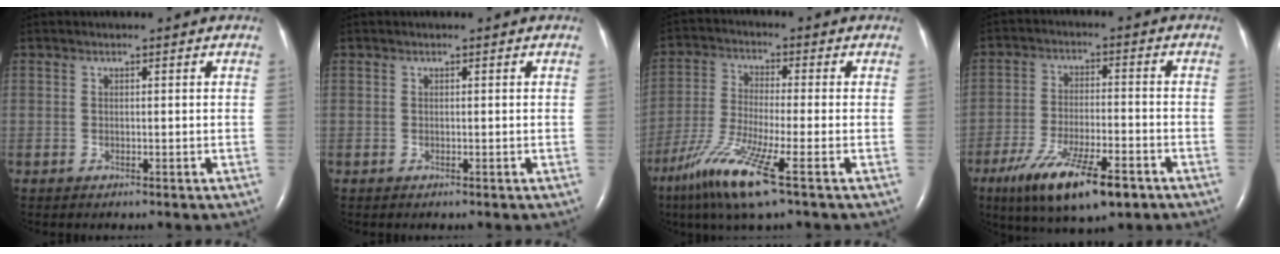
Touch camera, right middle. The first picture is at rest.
{"total": 0.0}
{"total": 11.3, "force": [-6.2, 0.1, 9.4], "torque": [-0.201, -0.033, -0.120]}
{"total": 13.4, "force": [-8.2, 3.2, 10.1], "torque": [-0.179, -0.024, -0.135]}